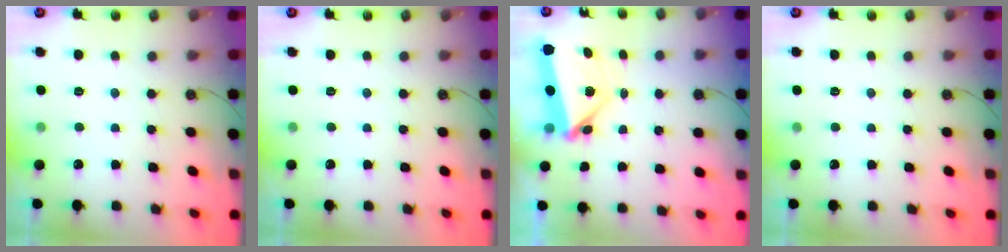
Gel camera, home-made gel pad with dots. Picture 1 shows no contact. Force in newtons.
{"total": 0.0}
{"total": 6.9, "press": 5.3, "slide": 4.4}
{"total": 0.0}